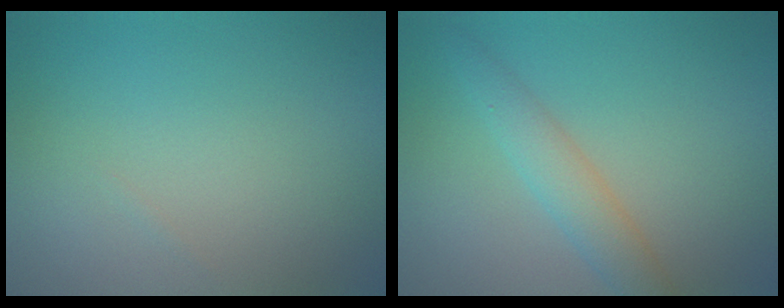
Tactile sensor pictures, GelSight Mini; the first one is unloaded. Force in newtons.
{"total": 2.9, "press": 2.9, "slide": 0.1}